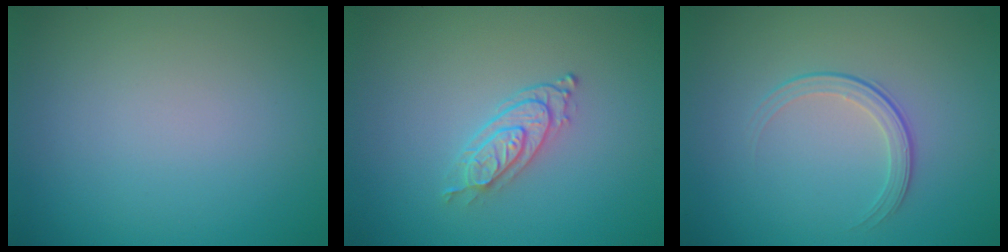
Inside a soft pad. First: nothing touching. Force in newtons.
{"total": 2.5, "press": 2.0, "slide": 1.5}
{"total": 1.9, "press": 1.3, "slide": 1.5}